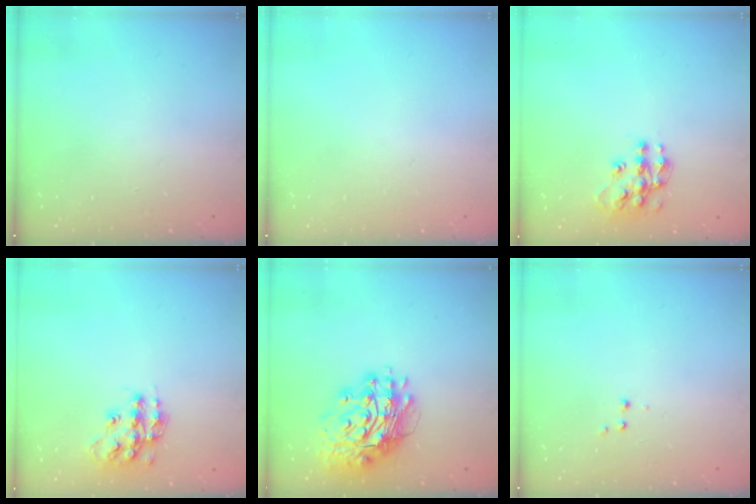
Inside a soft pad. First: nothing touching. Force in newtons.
{"total": 0.0}
{"total": 12.6, "press": 12.6, "slide": 0.8}
{"total": 13.8, "press": 13.8, "slide": 0.8}
{"total": 16.0, "press": 15.9, "slide": 2.1}
{"total": 2.6, "press": 2.5, "slide": 0.6}